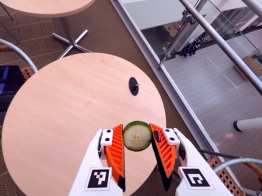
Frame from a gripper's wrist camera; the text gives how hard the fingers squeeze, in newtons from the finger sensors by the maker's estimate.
{"total": 7.9, "left": 8.0, "right": 7.9}